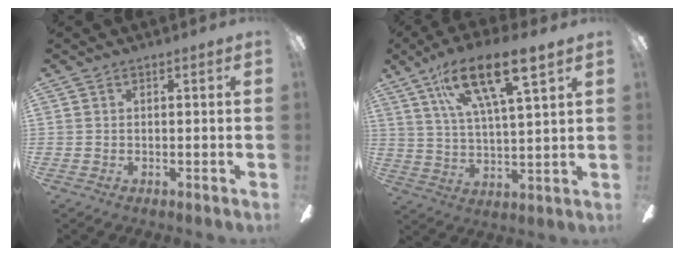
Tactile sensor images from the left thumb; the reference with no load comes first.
{"total": 16.1, "force": [10.2, 3.9, 11.8], "torque": [-0.213, -0.042, 0.168]}